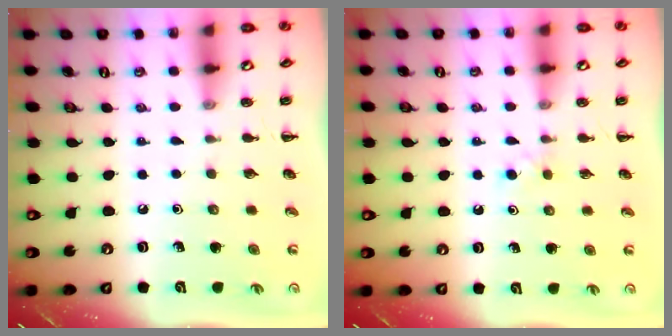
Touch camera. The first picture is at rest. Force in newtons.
{"total": 2.6, "press": 2.4, "slide": 1.0}